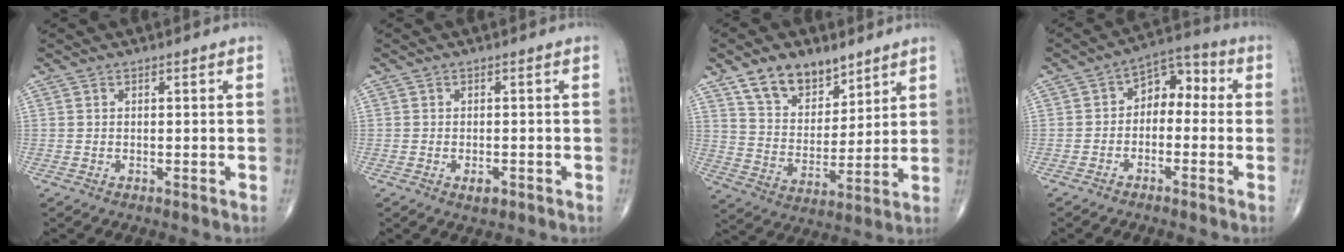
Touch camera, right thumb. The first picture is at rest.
{"total": 1.9, "force": [-0.9, 1.0, 1.4], "torque": [-0.020, 0.000, -0.012]}
{"total": 12.3, "force": [8.3, 7.1, 5.8], "torque": [-0.065, -0.053, 0.152]}
{"total": 7.3, "force": [-0.7, 5.0, 5.2], "torque": [-0.044, 0.043, -0.029]}